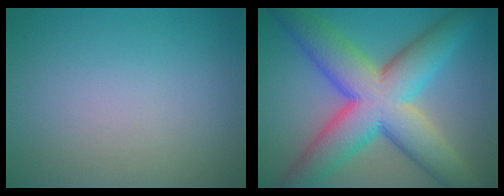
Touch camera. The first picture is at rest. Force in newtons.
{"total": 12.2, "press": 12.2, "slide": 0.2}